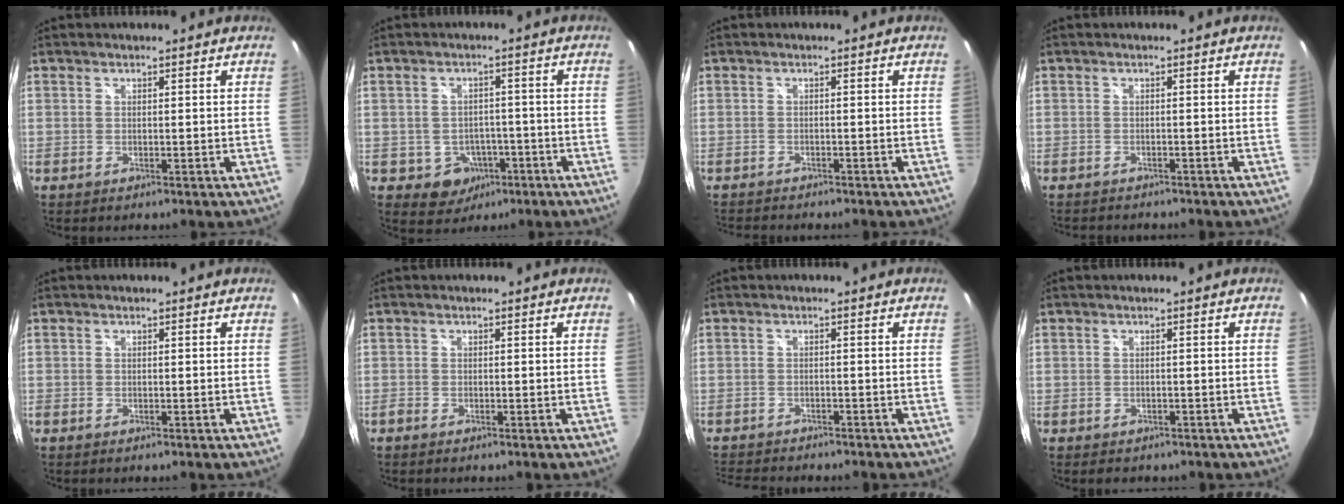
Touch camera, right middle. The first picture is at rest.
{"total": 5.9, "force": [-2.7, 5.0, 1.3], "torque": [-0.036, 0.013, -0.021]}
{"total": 3.6, "force": [-3.4, 0.6, 0.9], "torque": [-0.027, -0.015, -0.055]}
{"total": 3.2, "force": [-3.0, 0.8, 0.8], "torque": [-0.020, -0.013, -0.044]}
{"total": 0.0}
{"total": 0.5, "force": [-0.5, 0.2, 0.1], "torque": [-0.002, -0.002, -0.013]}
{"total": 7.1, "force": [-6.6, 1.6, 2.1], "torque": [-0.059, -0.015, -0.103]}
{"total": 1.7, "force": [-1.1, 1.2, 0.4], "torque": [-0.010, -0.003, -0.015]}